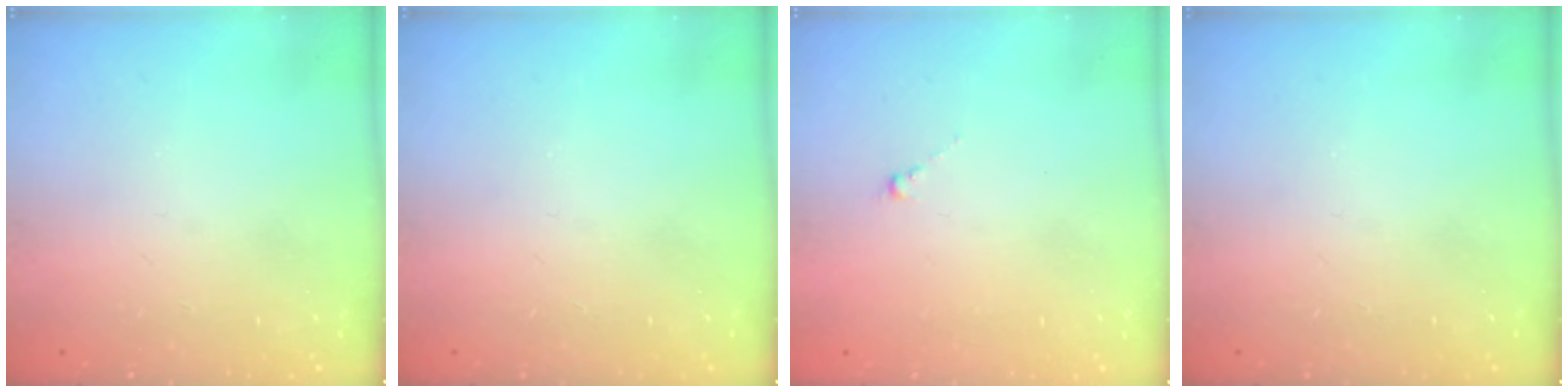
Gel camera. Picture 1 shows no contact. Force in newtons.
{"total": 0.0}
{"total": 0.0}
{"total": 0.0}